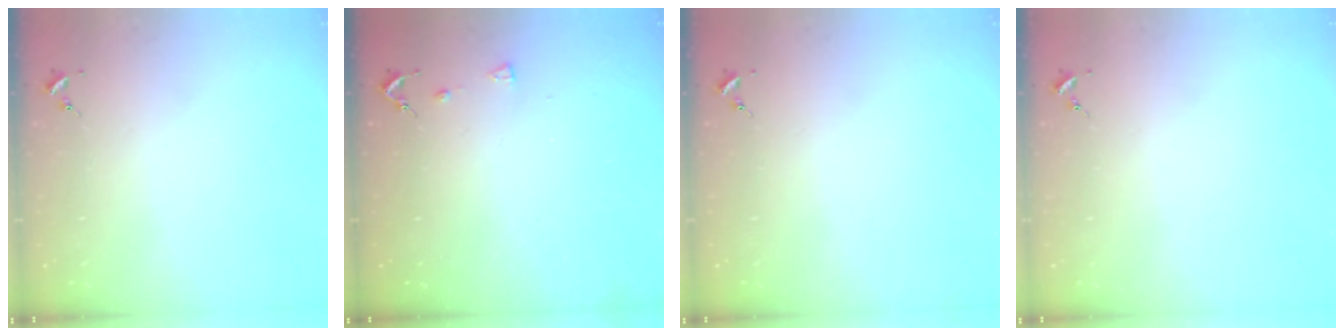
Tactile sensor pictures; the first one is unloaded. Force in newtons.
{"total": 3.3, "press": 3.3, "slide": 0.6}
{"total": 0.0}
{"total": 0.0}